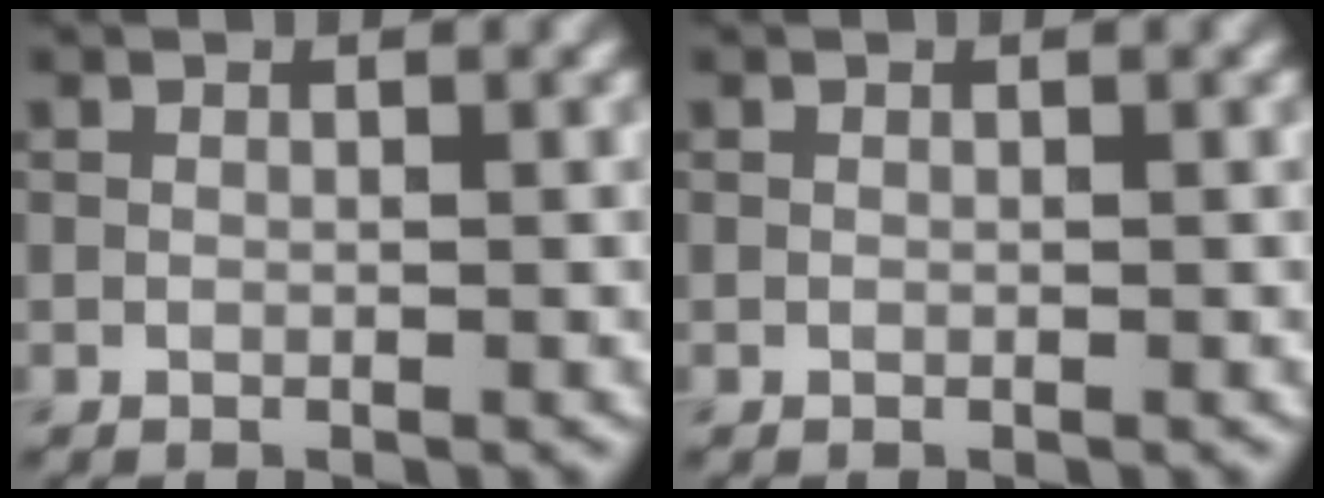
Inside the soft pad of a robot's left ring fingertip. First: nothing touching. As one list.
[{"total": 0.0}]